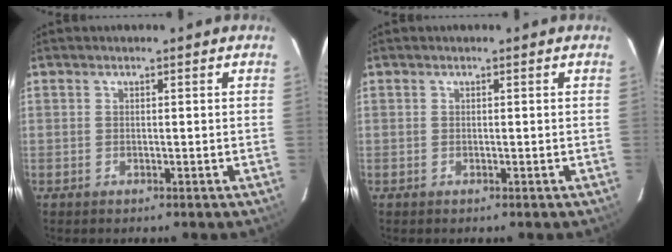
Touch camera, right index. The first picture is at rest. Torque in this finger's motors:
{"motor_torque": [0.00, 0.00, 0.01, 0.01]}